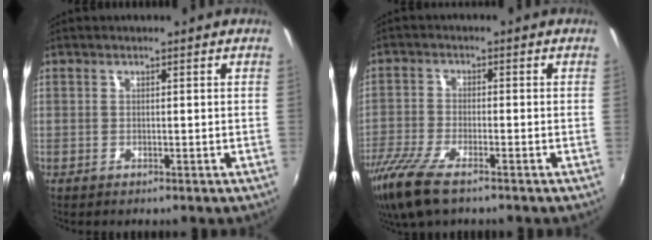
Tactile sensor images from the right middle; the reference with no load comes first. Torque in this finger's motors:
{"motor_torque": [1.08, -1.06, 0.44, 0.15]}